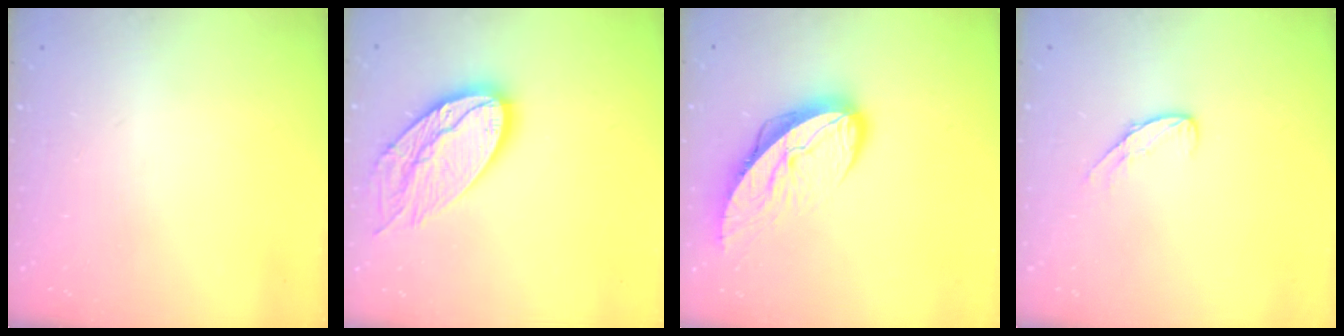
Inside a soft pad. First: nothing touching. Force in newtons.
{"total": 17.6, "press": 17.6, "slide": 1.4}
{"total": 11.7, "press": 11.6, "slide": 1.3}
{"total": 6.3, "press": 6.3, "slide": 0.6}